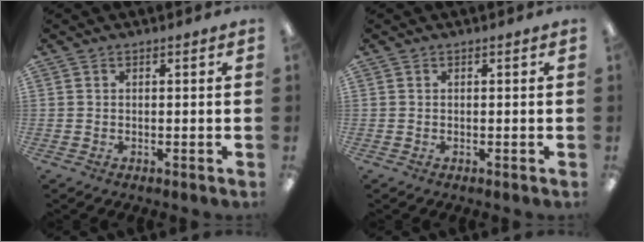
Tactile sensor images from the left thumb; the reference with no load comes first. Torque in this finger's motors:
{"motor_torque": [-0.01, -0.01, 0.00, 0.01, 0.00]}